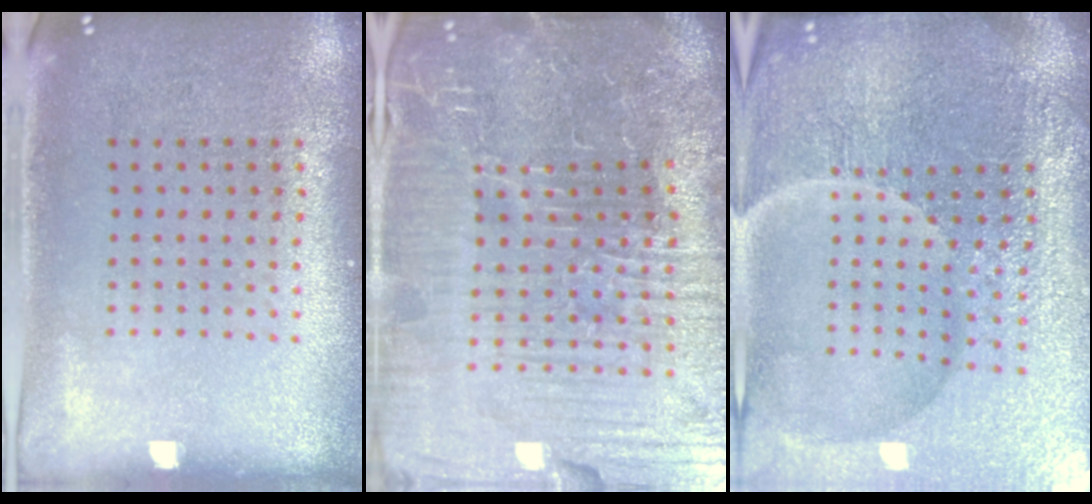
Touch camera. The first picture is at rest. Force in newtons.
{"total": 7.4, "press": 6.6, "slide": 3.3}
{"total": 5.7, "press": 5.3, "slide": 2.0}